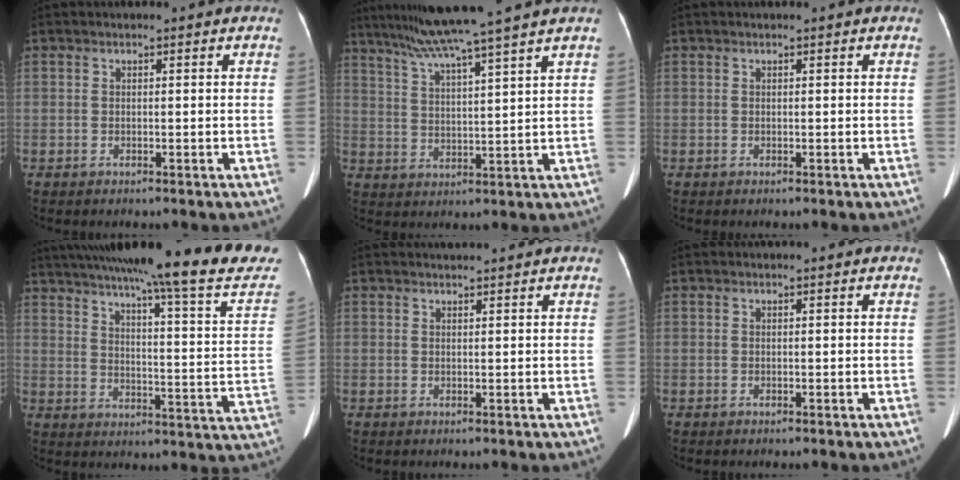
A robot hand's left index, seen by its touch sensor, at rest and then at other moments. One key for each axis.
{"total": 13.8, "fx": 11.3, "fy": -2.4, "fz": 7.5, "tx": -0.128, "ty": 0.007, "tz": 0.173}
{"total": 0.6, "fx": 0.6, "fy": 0.0, "fz": 0.1, "tx": -0.003, "ty": 0.007, "tz": 0.008}
{"total": 28.8, "fx": 23.9, "fy": 0.6, "fz": 16.1, "tx": -0.227, "ty": -0.046, "tz": 0.306}
{"total": 2.4, "fx": 2.3, "fy": -0.1, "fz": 0.5, "tx": -0.008, "ty": 0.020, "tz": 0.036}
{"total": 0.0}